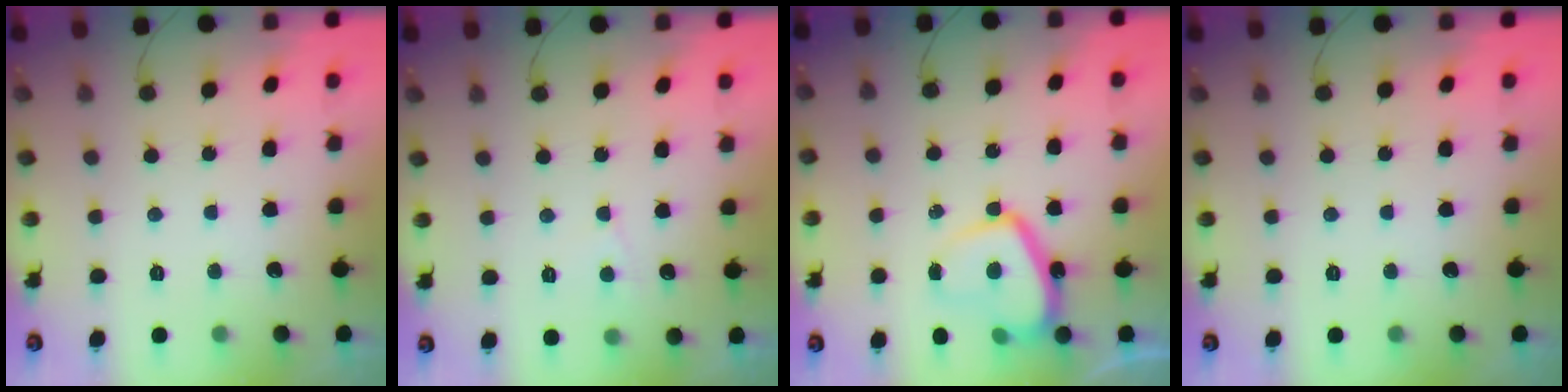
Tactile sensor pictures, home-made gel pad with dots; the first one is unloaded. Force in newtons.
{"total": 3.6, "press": 3.6, "slide": 0.3}
{"total": 11.0, "press": 10.9, "slide": 1.1}
{"total": 0.0}